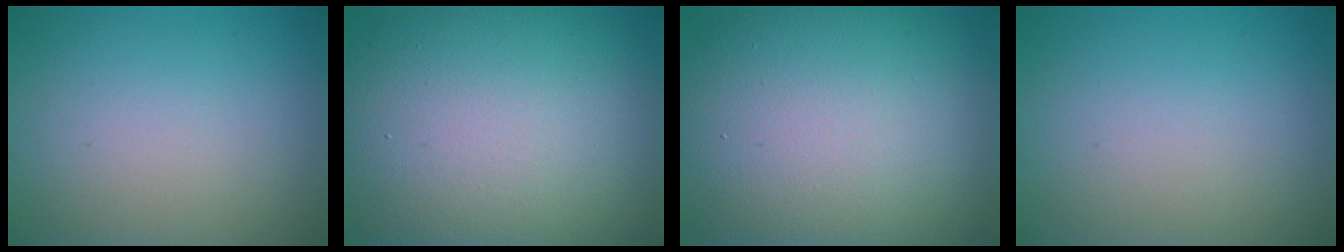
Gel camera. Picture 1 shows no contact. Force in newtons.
{"total": 15.5, "press": 15.5, "slide": 0.5}
{"total": 15.6, "press": 15.6, "slide": 0.6}
{"total": 0.0}